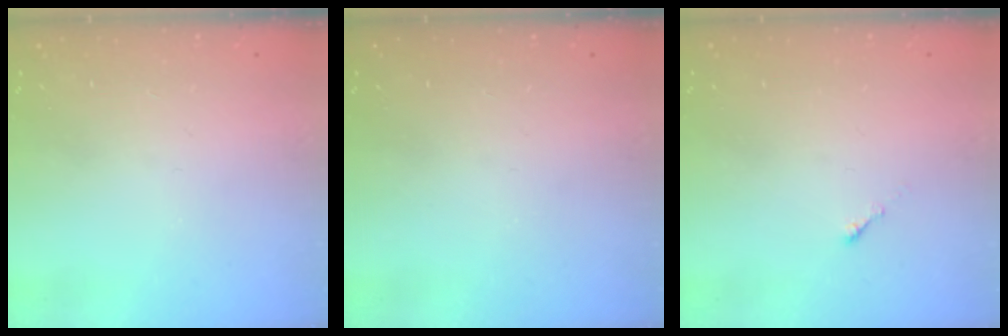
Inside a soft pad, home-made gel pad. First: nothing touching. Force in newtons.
{"total": 0.0}
{"total": 0.0}